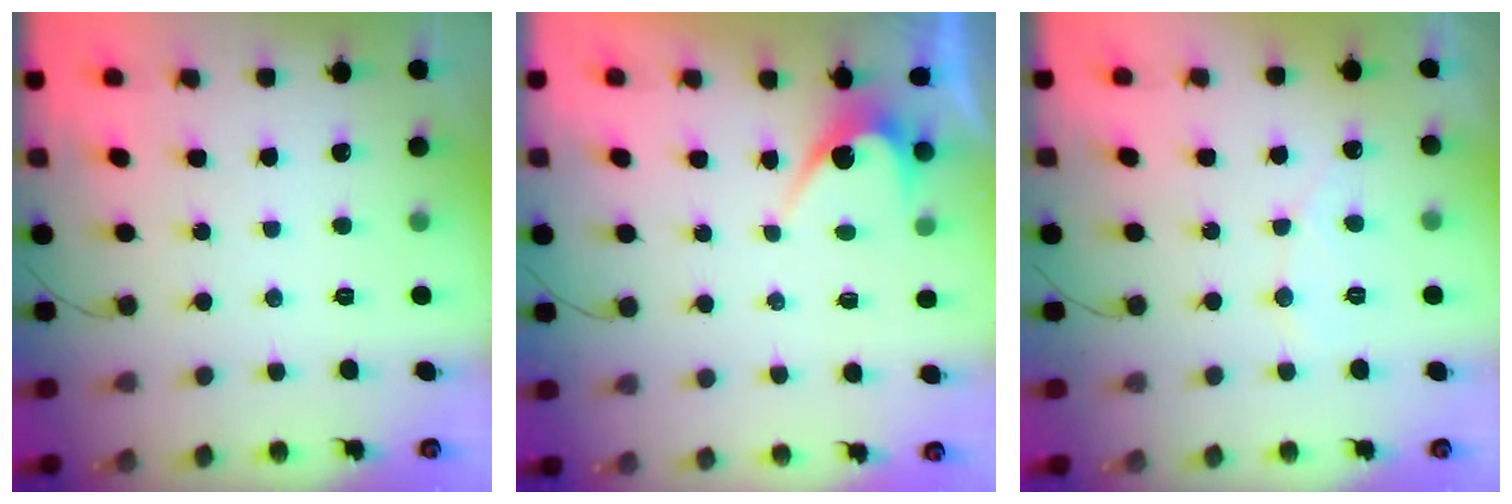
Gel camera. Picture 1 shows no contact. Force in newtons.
{"total": 3.8, "press": 3.8, "slide": 0.3}
{"total": 4.5, "press": 4.5, "slide": 0.3}